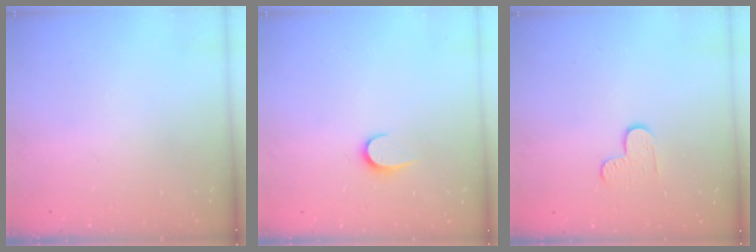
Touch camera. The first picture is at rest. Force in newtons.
{"total": 5.0, "press": 5.0, "slide": 0.5}
{"total": 4.5, "press": 4.5, "slide": 0.4}